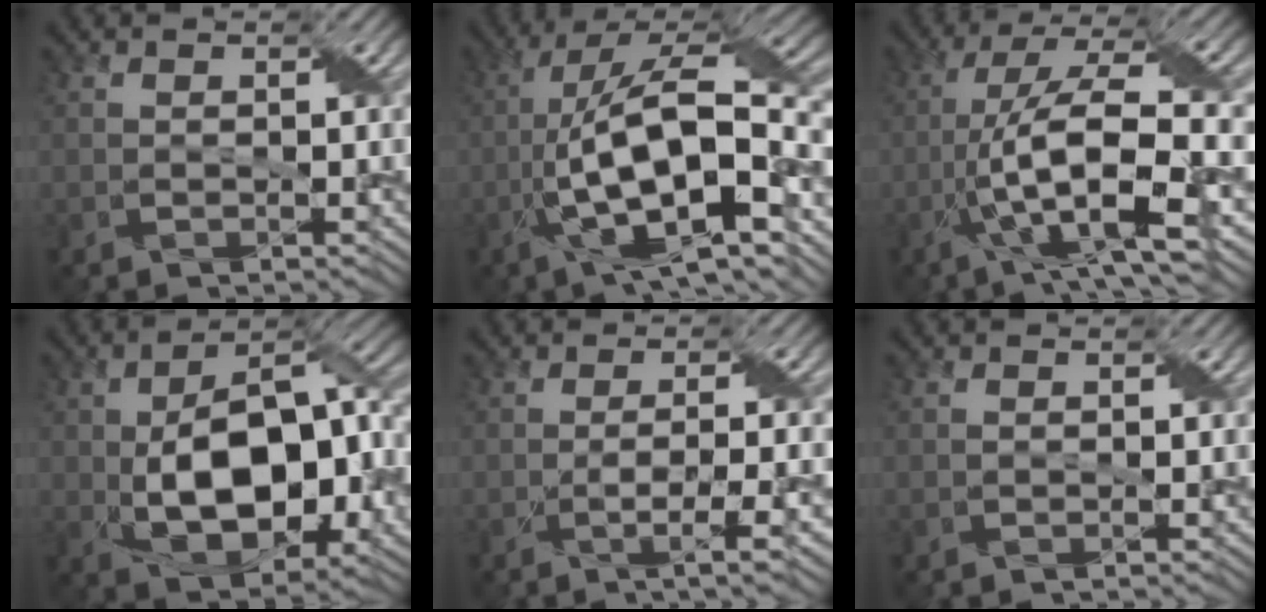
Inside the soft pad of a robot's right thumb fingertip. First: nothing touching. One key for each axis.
{"total": 17.0, "fx": -4.4, "fy": 6.0, "fz": 15.3, "tx": -0.270, "ty": 0.000, "tz": -0.076}
{"total": 12.8, "fx": -2.7, "fy": 3.8, "fz": 11.9, "tx": -0.233, "ty": 0.004, "tz": -0.047}
{"total": 14.8, "fx": -1.9, "fy": 8.3, "fz": 12.1, "tx": -0.200, "ty": -0.002, "tz": -0.033}
{"total": 4.5, "fx": -1.5, "fy": 0.5, "fz": 4.2, "tx": -0.075, "ty": 0.007, "tz": -0.028}
{"total": 0.0}